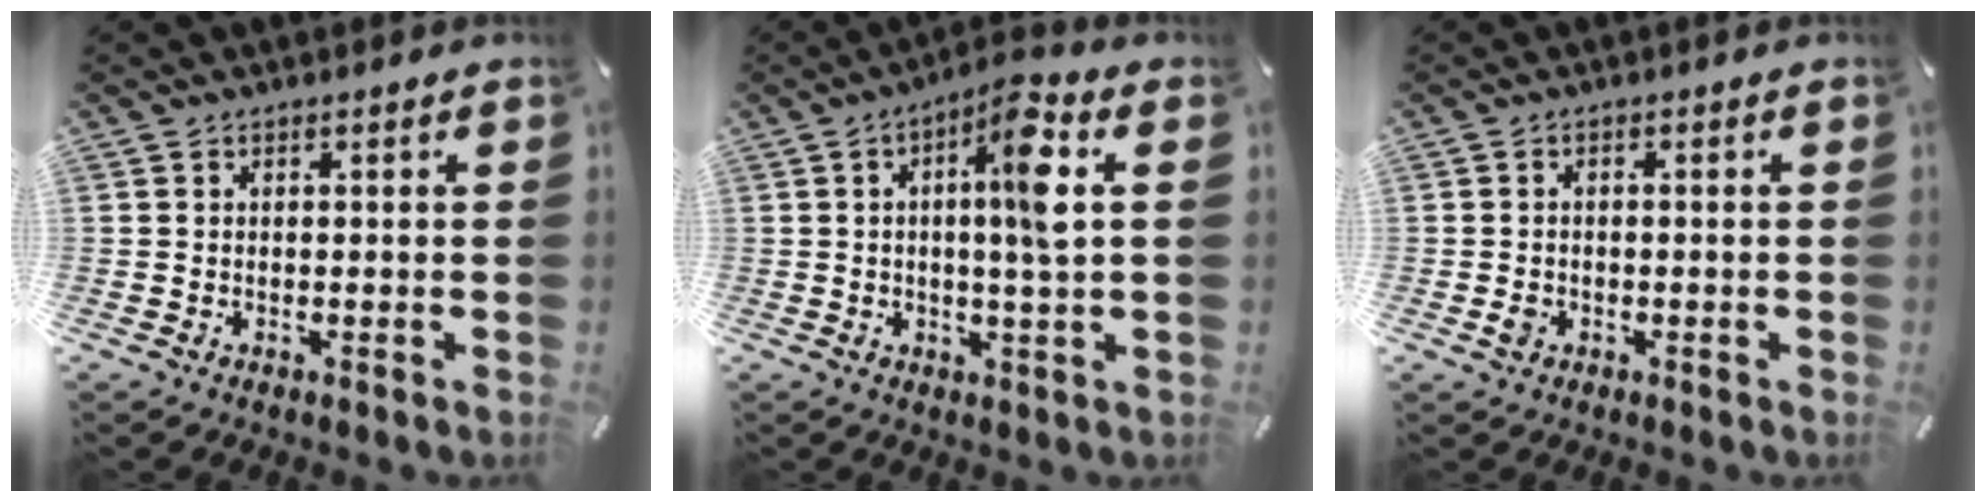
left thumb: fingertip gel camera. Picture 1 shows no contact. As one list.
[{"total": 10.4, "force": [2.3, 1.4, 10.0], "torque": [-0.165, 0.001, 0.027]}, {"total": 1.9, "force": [-0.7, 1.4, 1.1], "torque": [-0.019, 0.003, -0.012]}]